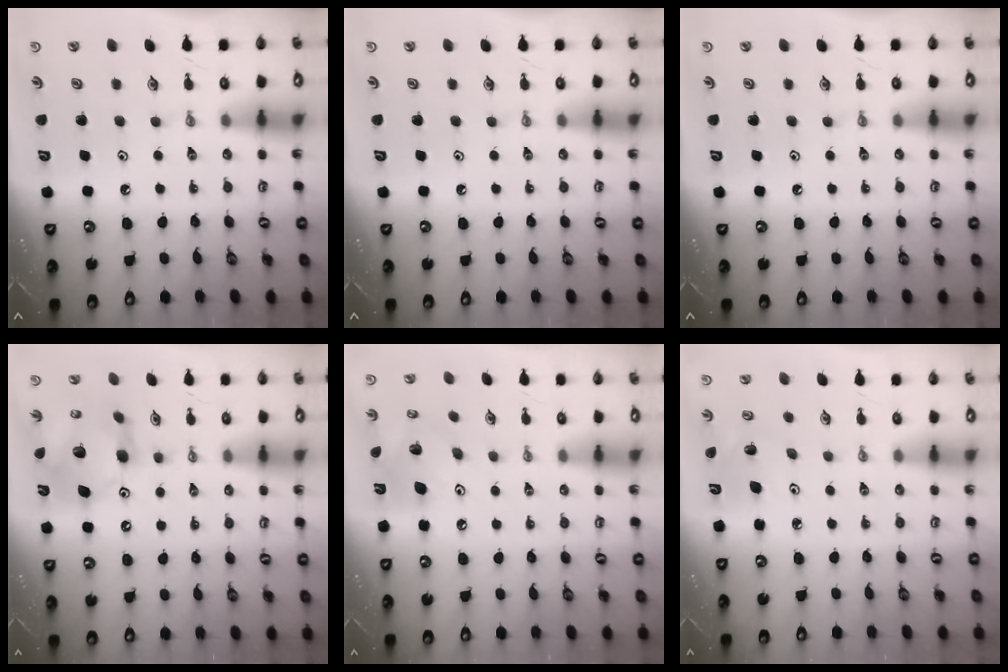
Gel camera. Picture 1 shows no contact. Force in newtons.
{"total": 0.0}
{"total": 0.0}
{"total": 14.4, "press": 14.3, "slide": 1.5}
{"total": 12.3, "press": 12.1, "slide": 2.2}
{"total": 4.8, "press": 4.7, "slide": 1.2}